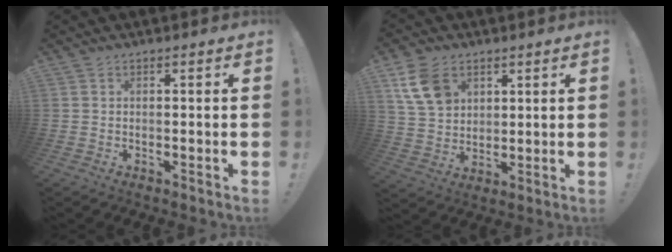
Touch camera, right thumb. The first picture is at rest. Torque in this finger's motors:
{"motor_torque": [0.02, 0.09, 0.28, 0.35, 0.03]}